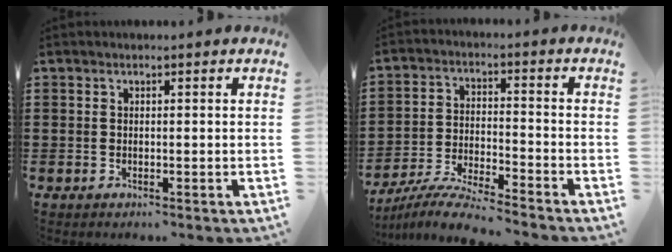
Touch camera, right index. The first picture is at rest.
{"total": 6.7, "force": [-6.4, -0.2, 1.8], "torque": [-0.046, -0.005, -0.128]}